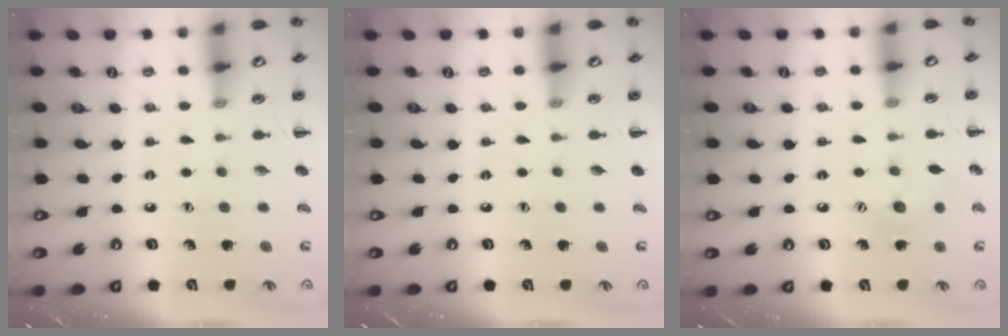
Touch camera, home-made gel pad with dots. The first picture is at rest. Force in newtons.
{"total": 0.0}
{"total": 7.7, "press": 7.6, "slide": 1.3}